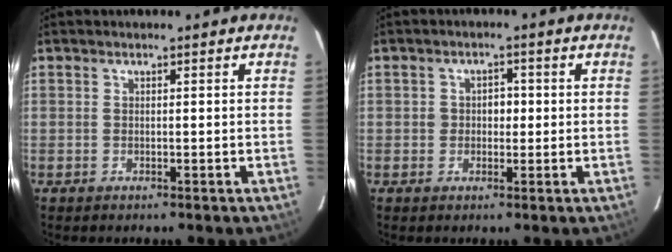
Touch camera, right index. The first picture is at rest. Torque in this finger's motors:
{"motor_torque": [0.04, 0.00, 0.00, 0.02]}